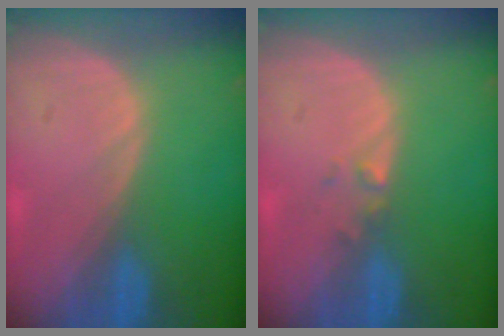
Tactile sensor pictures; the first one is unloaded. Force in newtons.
{"total": 1.3, "press": 1.0, "slide": 0.8}